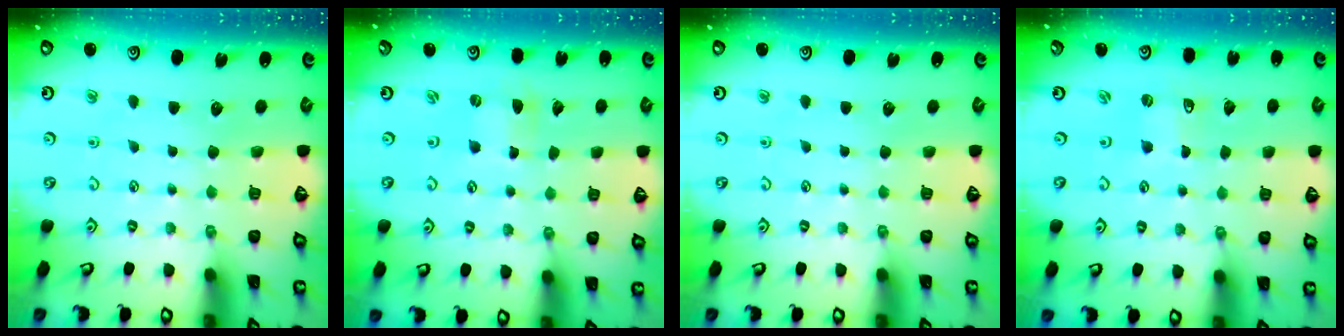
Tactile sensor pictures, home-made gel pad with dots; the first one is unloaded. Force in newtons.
{"total": 0.0}
{"total": 0.0}
{"total": 0.0}